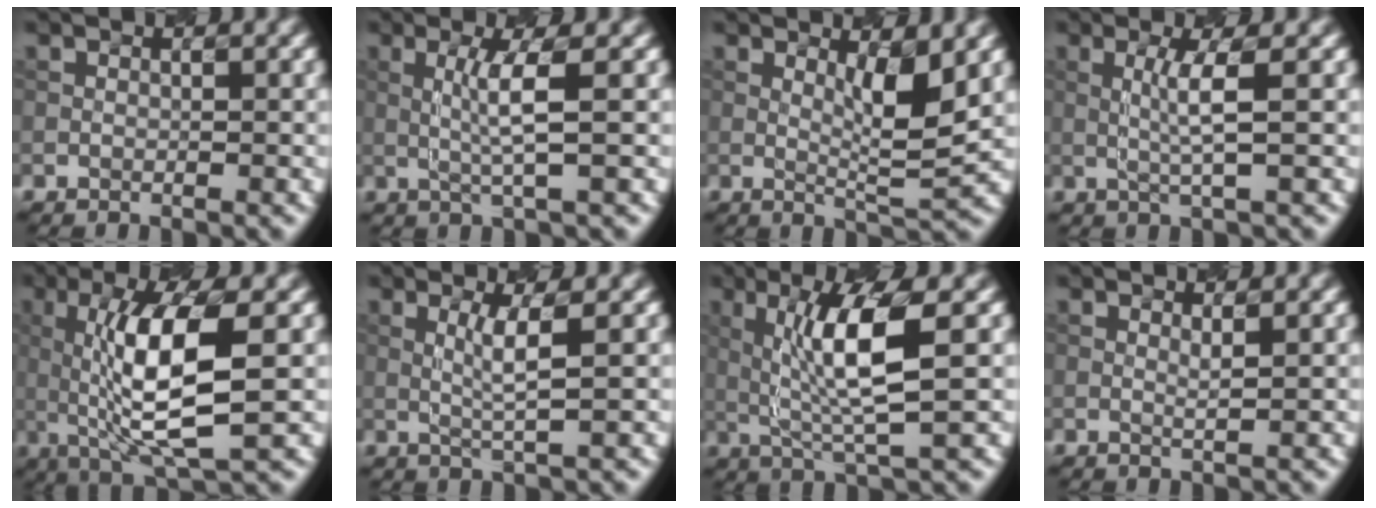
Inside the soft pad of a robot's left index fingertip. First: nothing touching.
{"total": 2.9, "force": [0.2, -0.1, 2.9], "torque": [-0.064, 0.001, 0.016]}
{"total": 3.8, "force": [1.1, 0.5, 3.6], "torque": [-0.062, -0.010, 0.031]}
{"total": 2.5, "force": [0.2, -0.1, 2.5], "torque": [-0.055, 0.001, 0.014]}
{"total": 8.5, "force": [0.1, 1.9, 8.3], "torque": [-0.144, 0.002, 0.017]}
{"total": 2.4, "force": [0.4, 0.0, 2.4], "torque": [-0.052, -0.001, 0.020]}
{"total": 6.5, "force": [1.0, 1.0, 6.3], "torque": [-0.121, 0.001, 0.032]}
{"total": 0.6, "force": [0.3, 0.0, 0.5], "torque": [-0.007, 0.000, 0.010]}